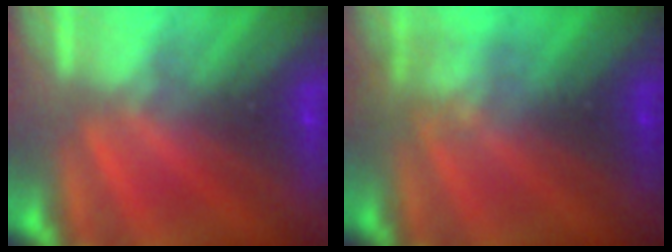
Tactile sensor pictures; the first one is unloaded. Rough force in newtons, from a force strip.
{"total": 2.4}